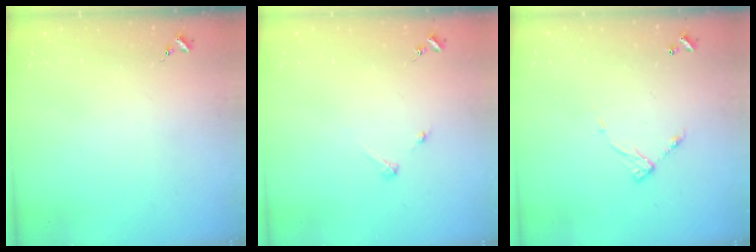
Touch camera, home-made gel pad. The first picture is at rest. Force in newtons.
{"total": 2.7, "press": 2.7, "slide": 0.3}
{"total": 7.1, "press": 7.1, "slide": 0.5}